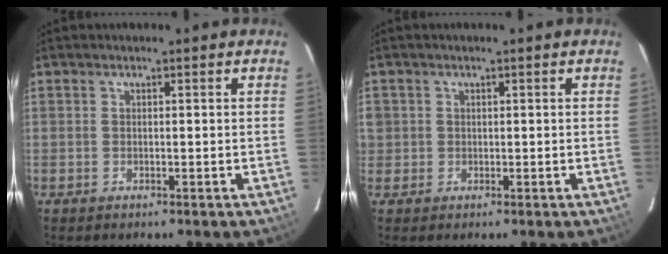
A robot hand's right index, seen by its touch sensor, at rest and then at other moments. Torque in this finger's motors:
{"motor_torque": [1.96, -0.16, 1.05, 0.16]}